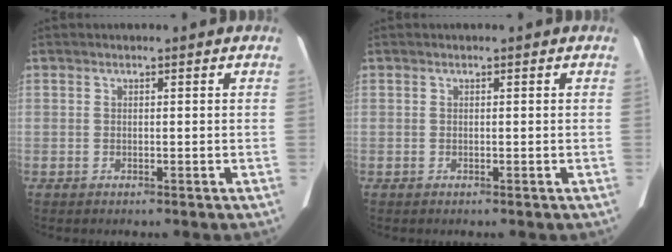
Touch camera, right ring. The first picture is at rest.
{"total": 0.0}